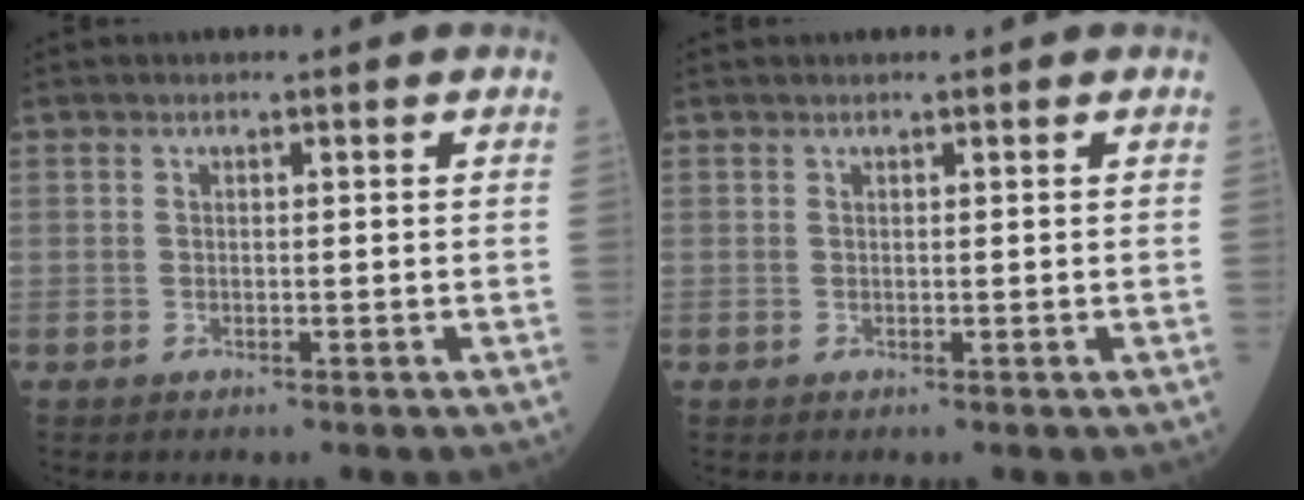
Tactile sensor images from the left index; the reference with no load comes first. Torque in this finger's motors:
{"motor_torque": [-0.75, 0.38, -0.12, 0.00]}